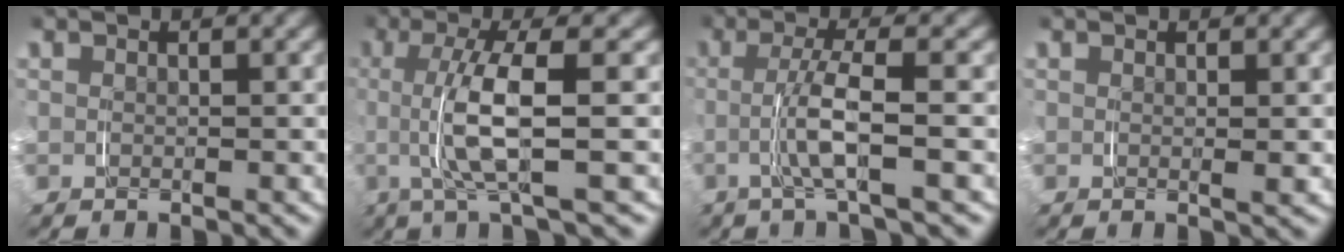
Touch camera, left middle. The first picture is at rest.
{"total": 5.4, "force": [-0.3, 0.4, 5.3], "torque": [-0.107, 0.004, -0.011]}
{"total": 3.5, "force": [-0.6, -0.2, 3.5], "torque": [-0.070, 0.002, -0.014]}
{"total": 0.6, "force": [0.3, -0.1, 0.5], "torque": [-0.002, -0.004, 0.004]}